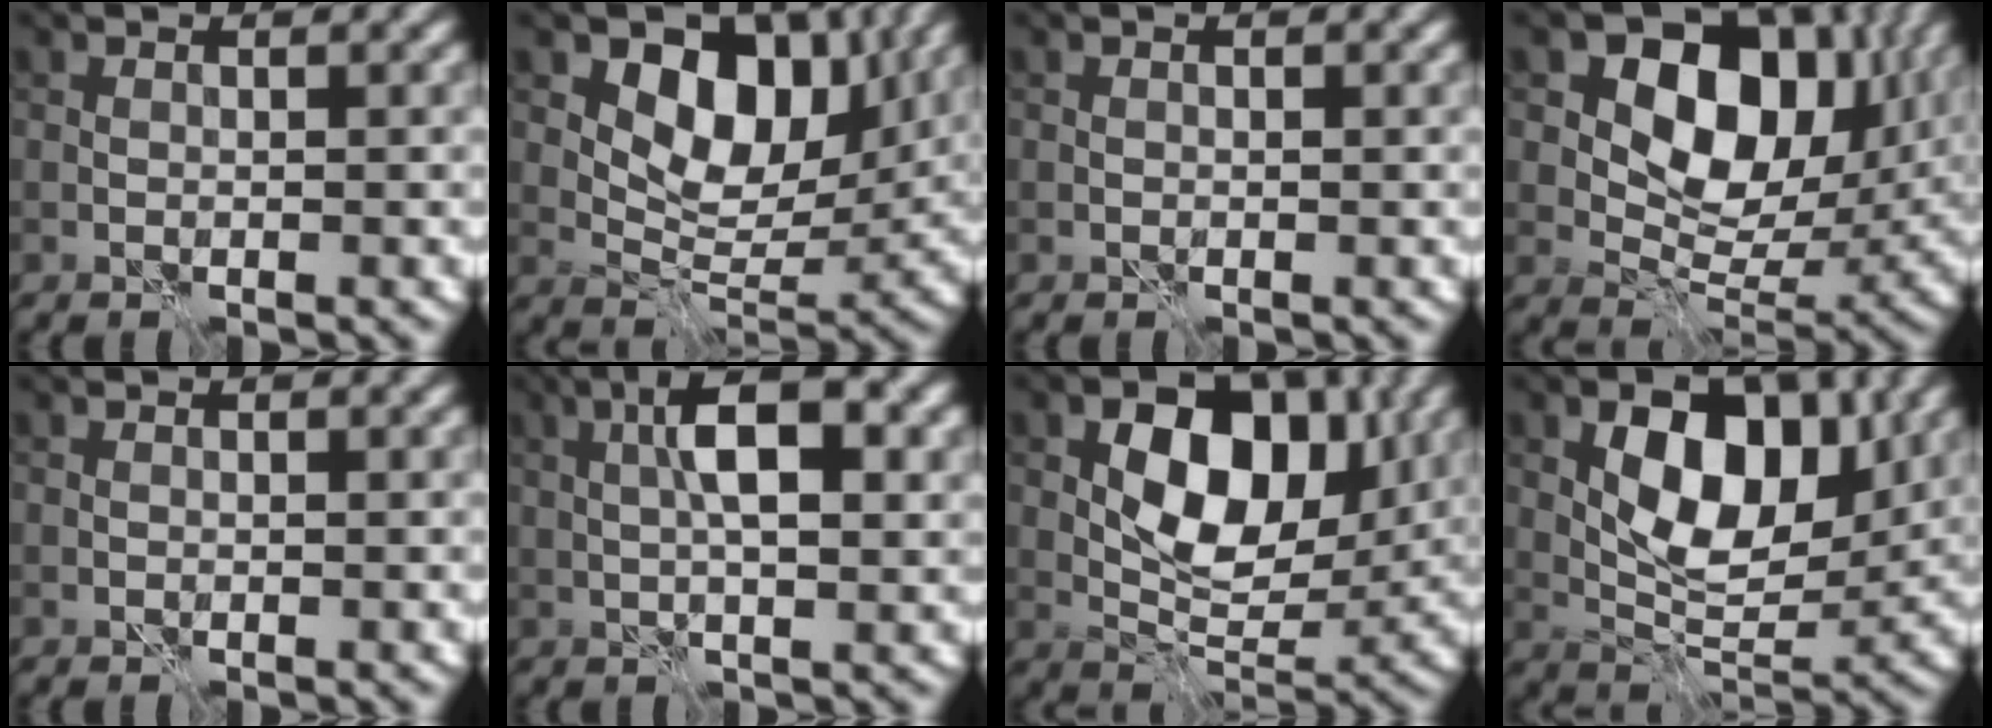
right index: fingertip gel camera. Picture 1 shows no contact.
{"total": 8.3, "force": [3.2, 5.4, 5.5], "torque": [-0.070, -0.015, 0.053]}
{"total": 0.0}
{"total": 11.5, "force": [3.8, 7.8, 7.5], "torque": [-0.105, -0.004, 0.060]}
{"total": 0.0}
{"total": 6.7, "force": [1.4, 2.2, 6.1], "torque": [-0.103, 0.009, 0.018]}
{"total": 9.0, "force": [2.0, 5.7, 6.8], "torque": [-0.097, -0.003, 0.031]}
{"total": 8.6, "force": [2.3, 4.9, 6.7], "torque": [-0.099, -0.007, 0.037]}